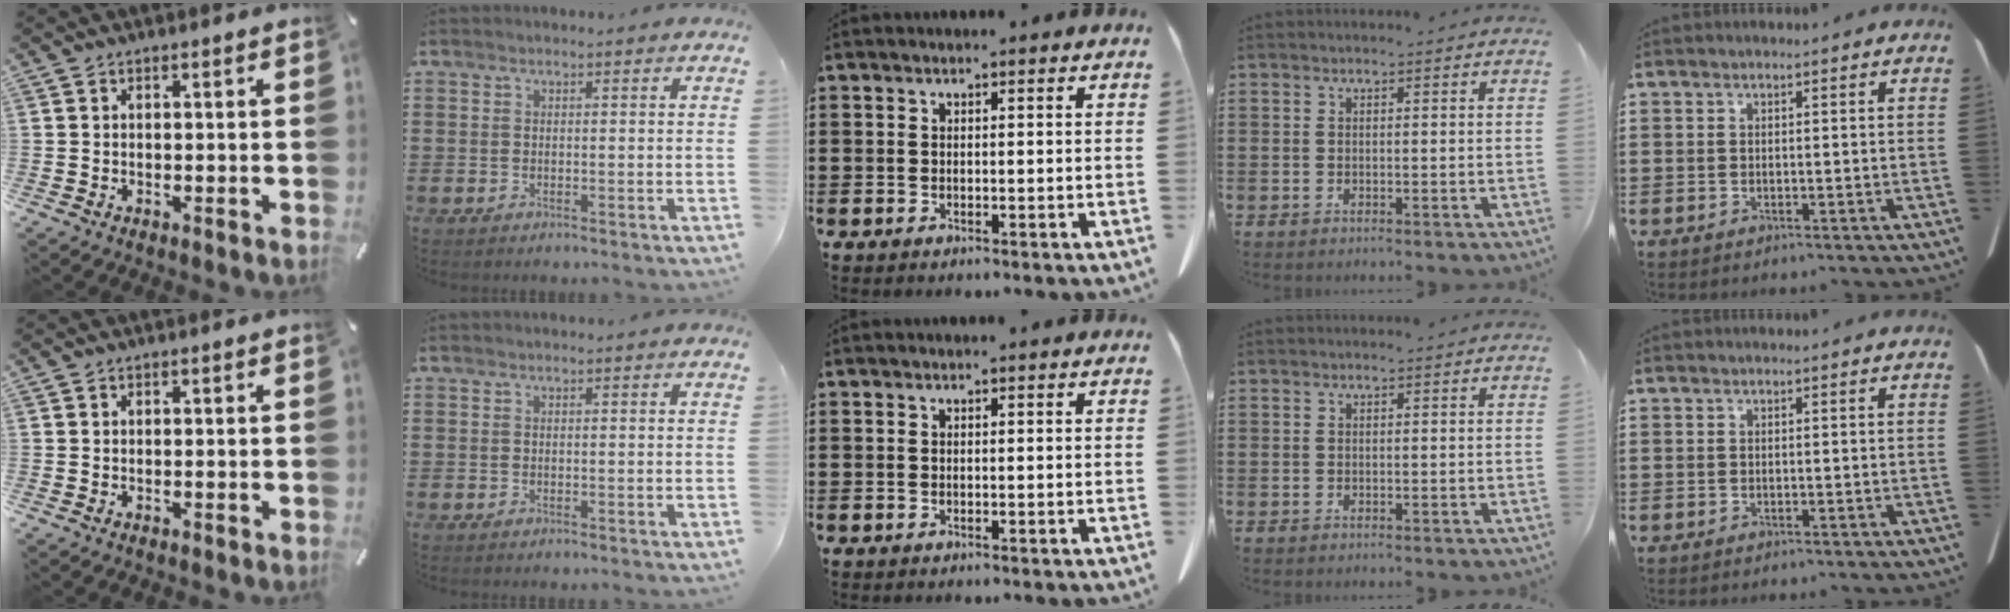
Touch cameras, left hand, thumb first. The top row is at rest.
{}